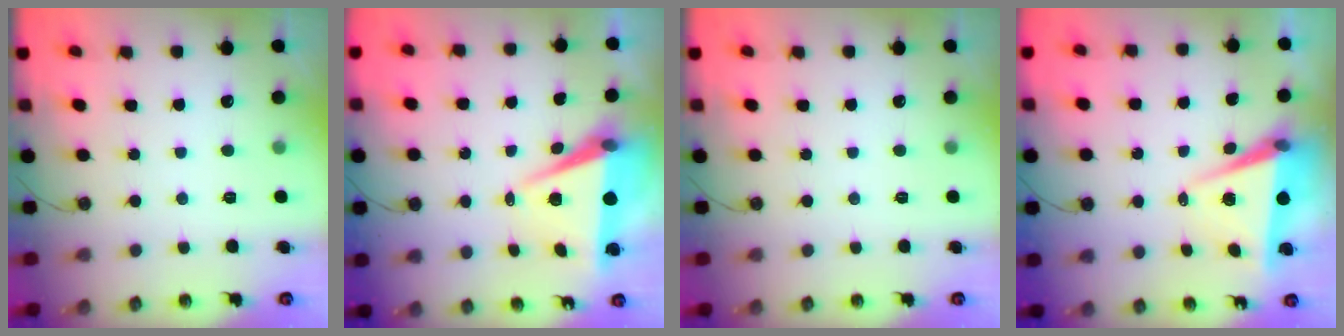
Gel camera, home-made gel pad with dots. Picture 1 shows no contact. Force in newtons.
{"total": 7.2, "press": 5.8, "slide": 4.3}
{"total": 0.0}
{"total": 6.1, "press": 4.4, "slide": 4.2}